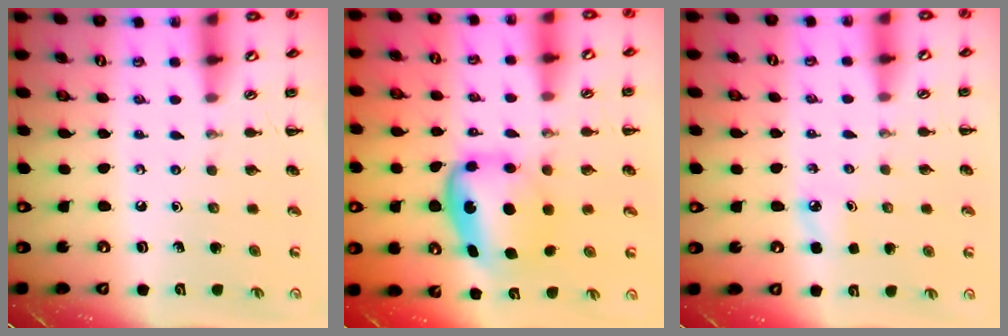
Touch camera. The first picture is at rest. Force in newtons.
{"total": 6.9, "press": 6.8, "slide": 1.4}
{"total": 3.8, "press": 3.6, "slide": 1.1}